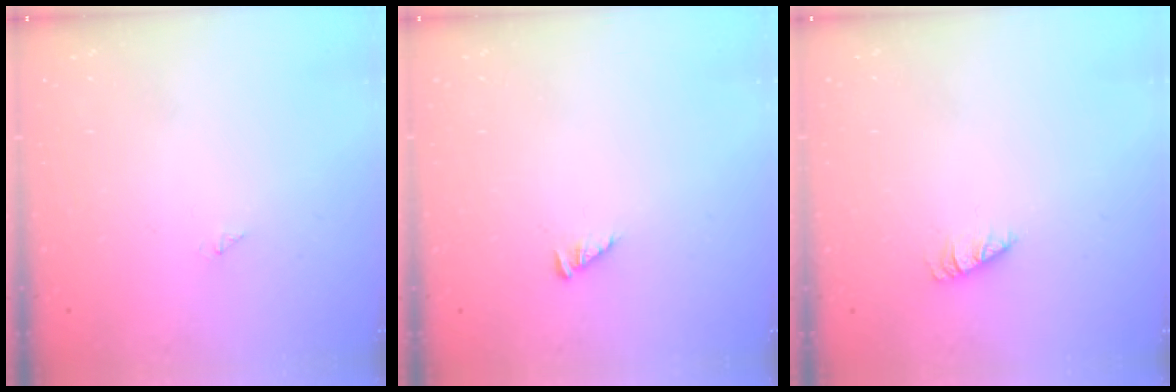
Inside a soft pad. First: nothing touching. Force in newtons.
{"total": 2.5, "press": 2.5, "slide": 0.4}
{"total": 1.0, "press": 1.0, "slide": 0.1}